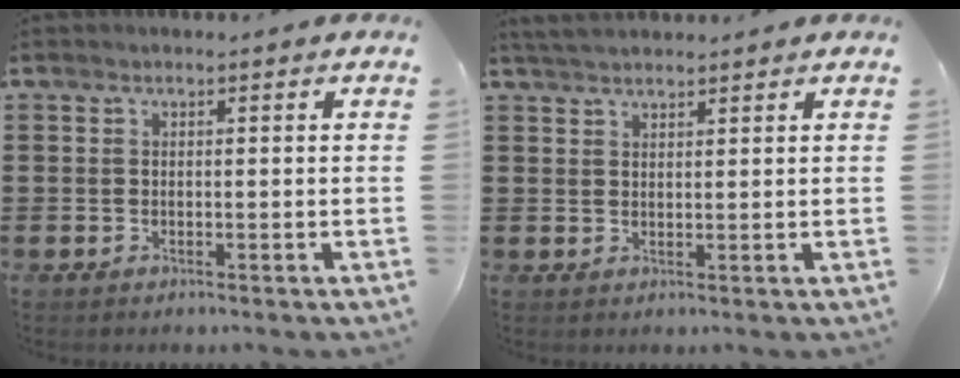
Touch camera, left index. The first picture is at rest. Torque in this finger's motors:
{"motor_torque": [0.47, -0.47, 0.14, 0.05]}